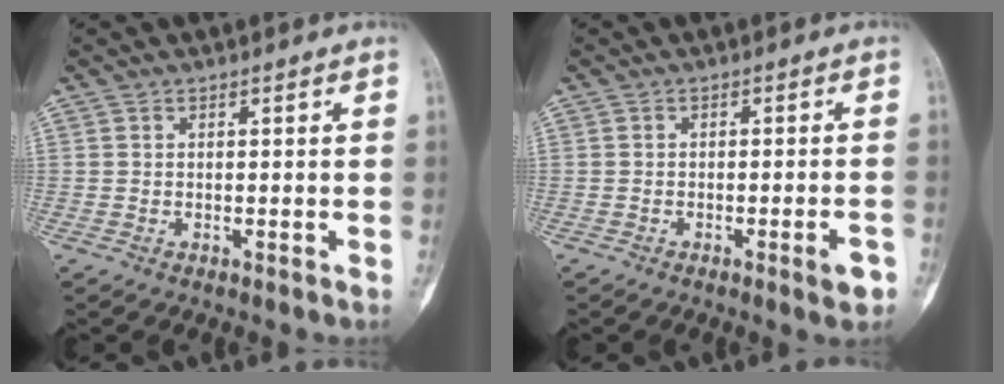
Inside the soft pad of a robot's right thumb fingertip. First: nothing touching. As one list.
[{"total": 3.6, "force": [-1.8, 0.7, 3.0], "torque": [-0.040, 0.007, -0.024]}]